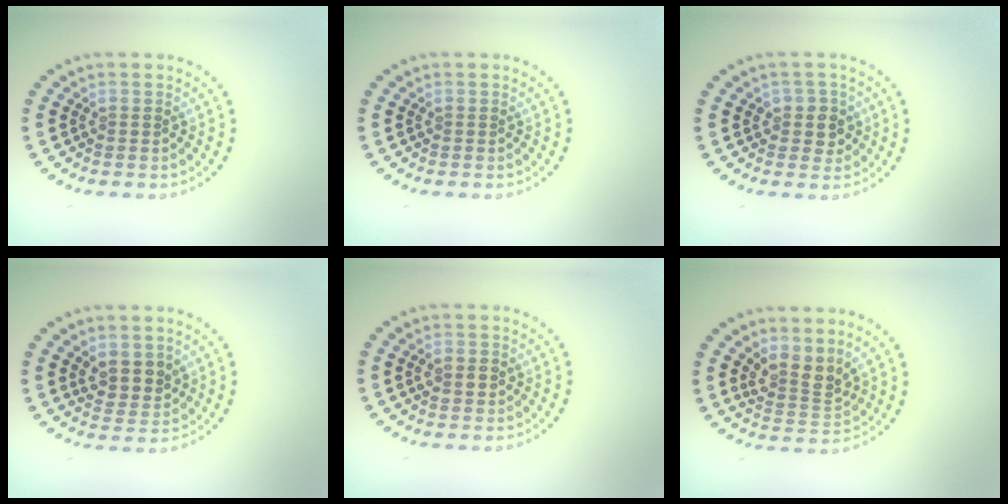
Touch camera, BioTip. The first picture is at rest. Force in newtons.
{"total": 0.0}
{"total": 2.1, "press": 1.9, "slide": 0.9}
{"total": 2.5, "press": 2.3, "slide": 1.0}
{"total": 1.7, "press": 1.7, "slide": 0.1}
{"total": 2.8, "press": 2.1, "slide": 1.9}